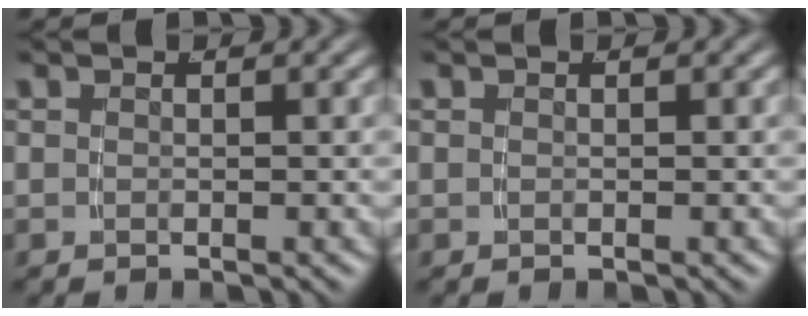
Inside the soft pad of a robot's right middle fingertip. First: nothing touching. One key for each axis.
{"total": 0.0}